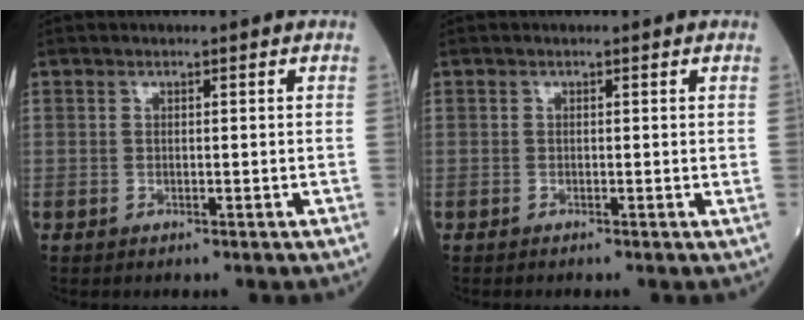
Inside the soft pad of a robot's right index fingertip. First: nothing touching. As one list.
[{"total": 0.0}]